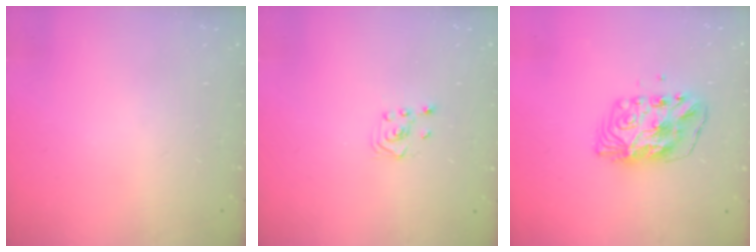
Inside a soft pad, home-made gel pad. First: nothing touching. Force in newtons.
{"total": 2.3, "press": 2.2, "slide": 0.8}
{"total": 10.3, "press": 10.3, "slide": 0.8}